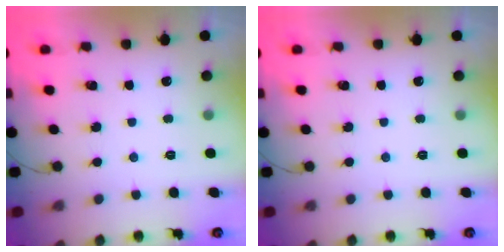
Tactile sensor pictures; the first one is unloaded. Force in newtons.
{"total": 0.0}